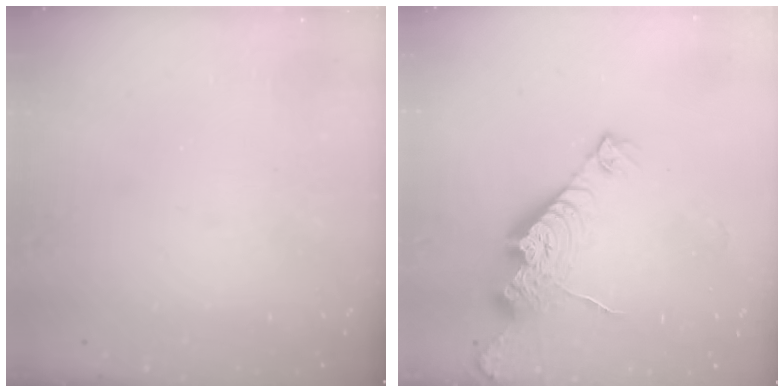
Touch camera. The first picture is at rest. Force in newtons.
{"total": 13.6, "press": 13.6, "slide": 1.3}